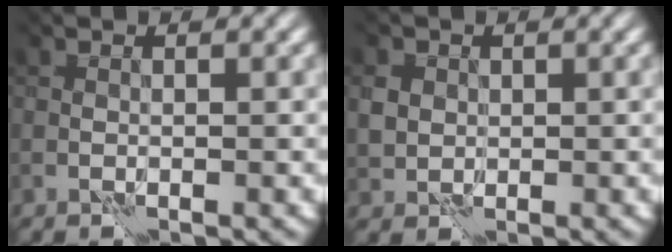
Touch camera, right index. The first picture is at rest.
{"total": 1.8, "force": [0.8, 1.6, 0.1], "torque": [-0.010, 0.004, 0.012]}